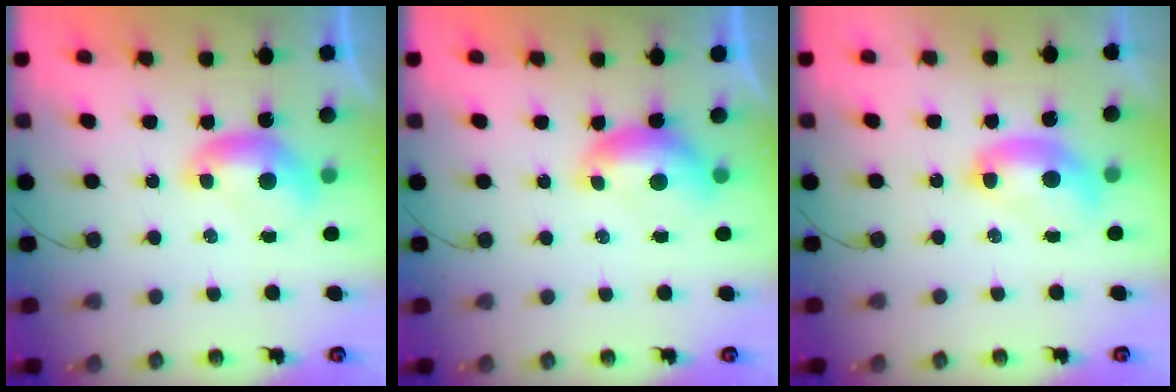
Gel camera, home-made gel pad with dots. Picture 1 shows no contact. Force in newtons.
{"total": 0.0}
{"total": 2.7, "press": 2.7, "slide": 0.1}